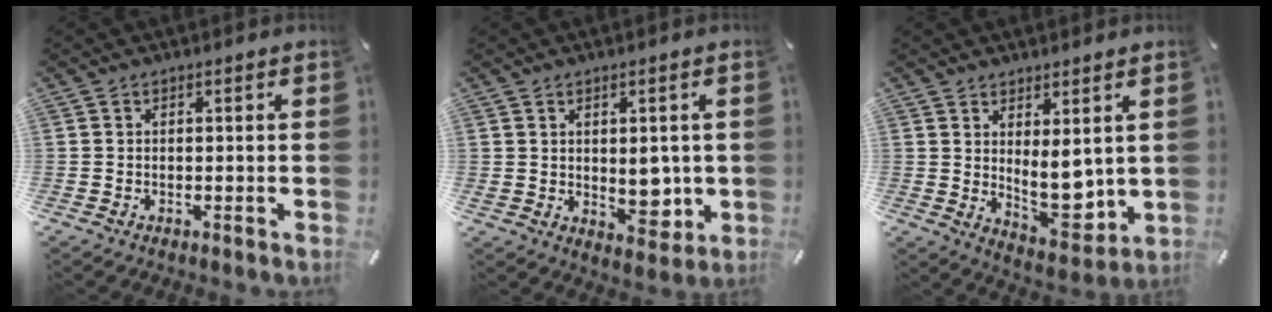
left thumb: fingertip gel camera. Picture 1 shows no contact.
{"total": 6.7, "force": [0.3, 4.7, 4.7], "torque": [-0.046, -0.004, 0.009]}
{"total": 9.1, "force": [2.3, 5.1, 7.2], "torque": [-0.094, -0.035, 0.046]}